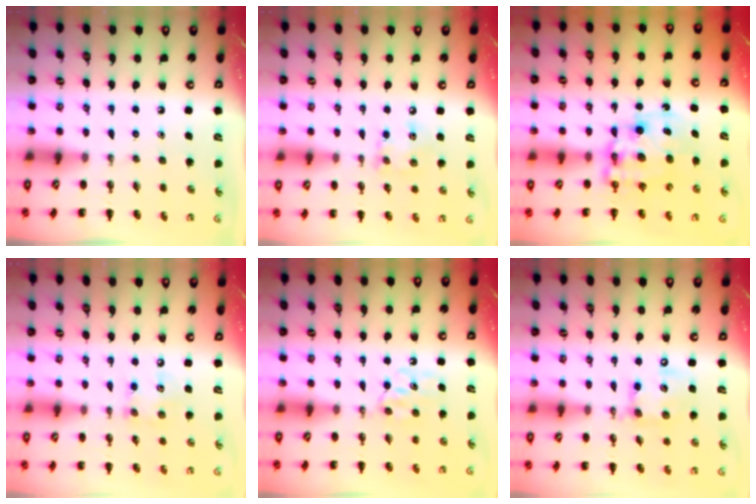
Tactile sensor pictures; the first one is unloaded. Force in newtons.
{"total": 7.0, "press": 7.0, "slide": 0.7}
{"total": 10.5, "press": 10.2, "slide": 2.5}
{"total": 5.8, "press": 5.8, "slide": 0.5}
{"total": 5.8, "press": 5.6, "slide": 1.6}
{"total": 12.2, "press": 12.0, "slide": 1.9}